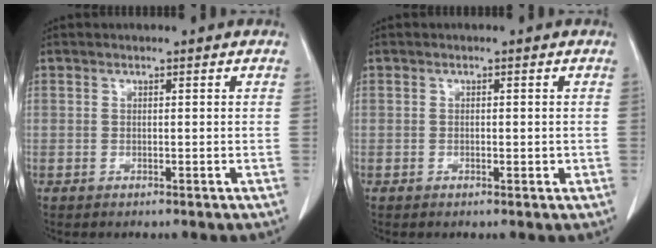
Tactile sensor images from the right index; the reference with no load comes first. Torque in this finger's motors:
{"motor_torque": [-0.04, 0.02, -0.01, -0.01]}